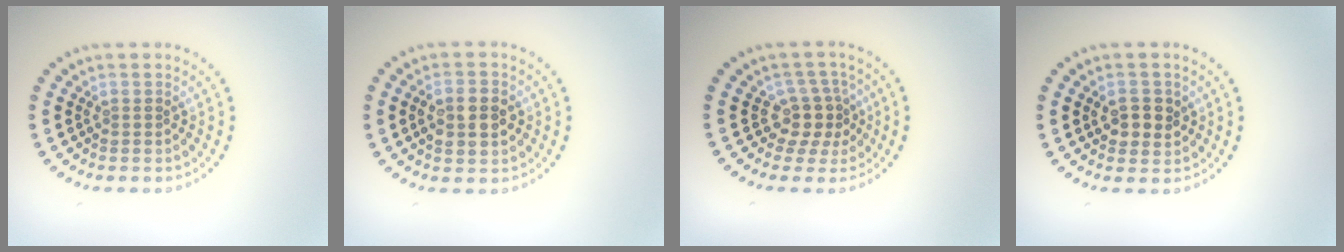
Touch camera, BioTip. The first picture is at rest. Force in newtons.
{"total": 4.2, "press": 4.1, "slide": 0.4}
{"total": 2.9, "press": 2.2, "slide": 1.9}
{"total": 2.5, "press": 2.4, "slide": 0.6}